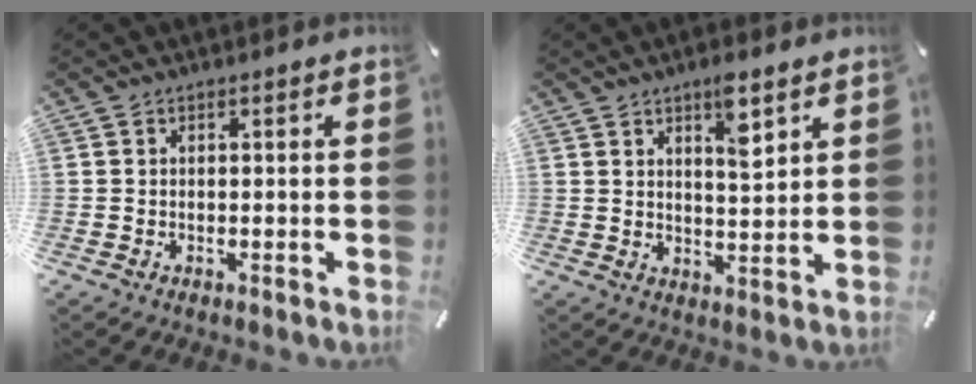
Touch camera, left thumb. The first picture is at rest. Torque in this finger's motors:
{"motor_torque": [0.44, 0.47, 0.07, 0.12, 0.03]}